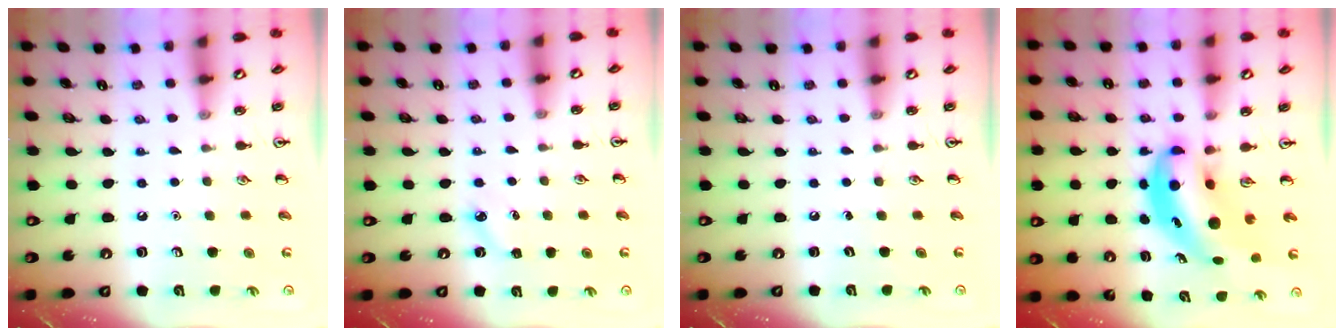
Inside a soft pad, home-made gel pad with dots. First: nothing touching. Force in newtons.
{"total": 3.1, "press": 3.0, "slide": 0.9}
{"total": 0.0}
{"total": 7.5, "press": 7.2, "slide": 2.3}